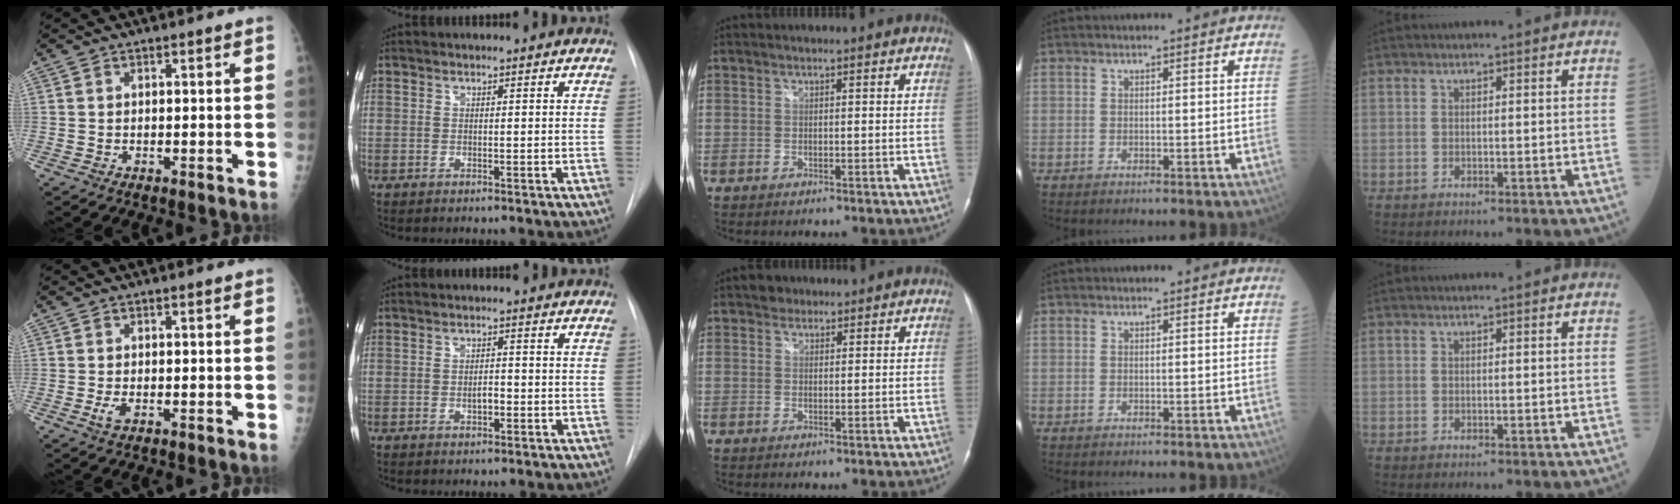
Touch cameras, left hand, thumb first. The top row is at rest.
{"thumb": {"total": 1.9, "force": [-0.2, 0.8, 1.7], "torque": [-0.038, -0.003, -0.001]}, "index": {"total": 1.6, "force": [-0.5, 0.7, 1.4], "torque": [-0.023, 0.002, -0.008]}, "middle": {"total": 2.0, "force": [1.4, 1.4, 0.2], "torque": [-0.004, 0.005, 0.020]}}